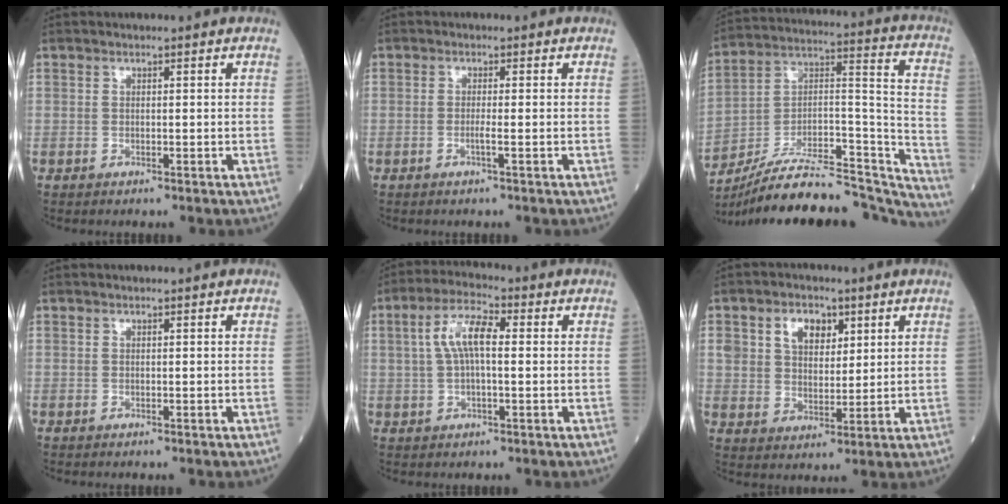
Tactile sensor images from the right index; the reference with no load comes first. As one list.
[{"total": 1.2, "force": [-0.5, -0.3, 1.1], "torque": [-0.020, -0.001, -0.012]}, {"total": 28.9, "force": [-26.2, 6.1, 10.5], "torque": [-0.125, 0.035, -0.388]}, {"total": 0.0}, {"total": 7.0, "force": [1.1, 2.2, 6.5], "torque": [-0.135, 0.022, 0.021]}, {"total": 7.0, "force": [3.0, 4.7, 4.2], "torque": [-0.076, 0.017, 0.060]}]